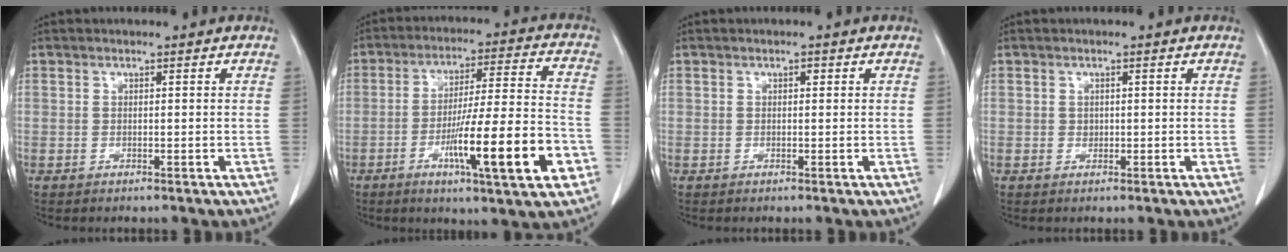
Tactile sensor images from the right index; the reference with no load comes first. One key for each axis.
{"total": 16.5, "fx": -6.2, "fy": 0.9, "fz": 15.3, "tx": -0.244, "ty": -0.007, "tz": -0.092}
{"total": 0.5, "fx": 0.2, "fy": 0.3, "fz": 0.4, "tx": -0.005, "ty": 0.002, "tz": 0.002}
{"total": 0.7, "fx": 0.0, "fy": 0.7, "fz": 0.3, "tx": -0.001, "ty": 0.002, "tz": 0.000}